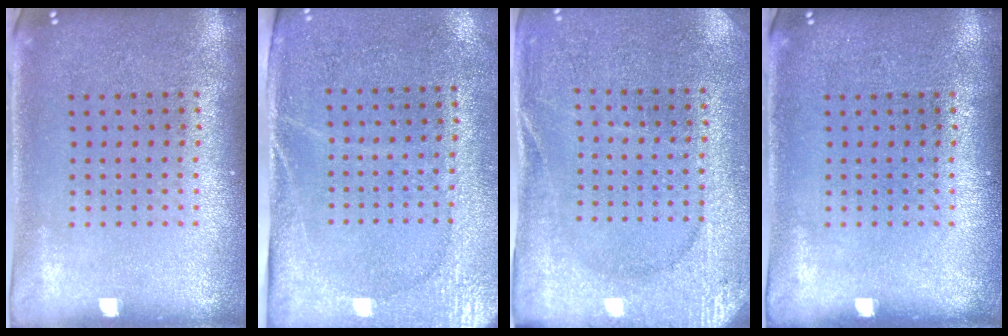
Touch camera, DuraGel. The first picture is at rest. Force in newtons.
{"total": 2.7, "press": 2.3, "slide": 1.4}
{"total": 2.6, "press": 2.6, "slide": 0.4}
{"total": 0.0}